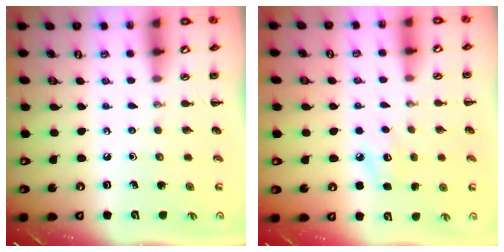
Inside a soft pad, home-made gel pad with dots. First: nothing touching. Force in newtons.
{"total": 8.2, "press": 8.0, "slide": 1.9}